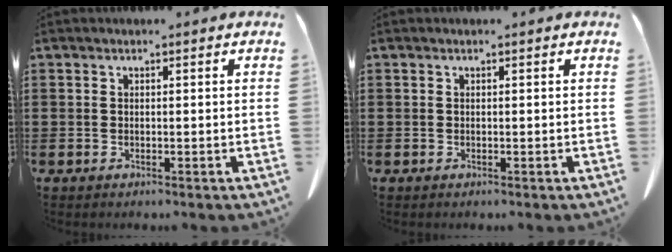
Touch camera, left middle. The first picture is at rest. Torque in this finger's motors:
{"motor_torque": [-0.05, 0.05, -0.01, 0.00]}